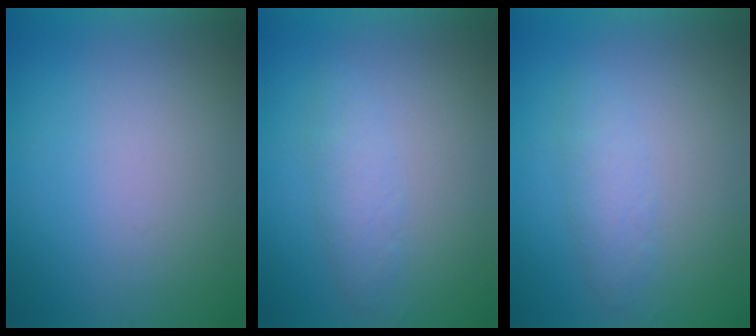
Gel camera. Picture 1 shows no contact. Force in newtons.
{"total": 2.4}
{"total": 2.4}